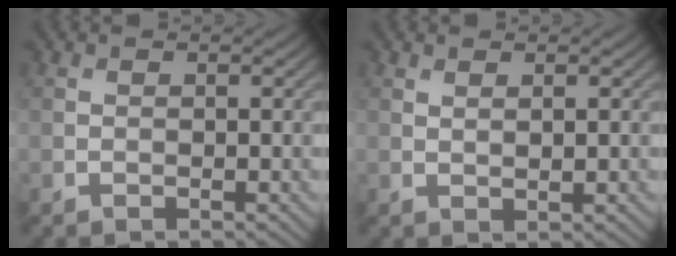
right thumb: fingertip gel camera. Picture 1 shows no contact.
{"total": 0.7, "force": [0.6, 0.1, 0.5], "torque": [-0.010, 0.001, 0.012]}